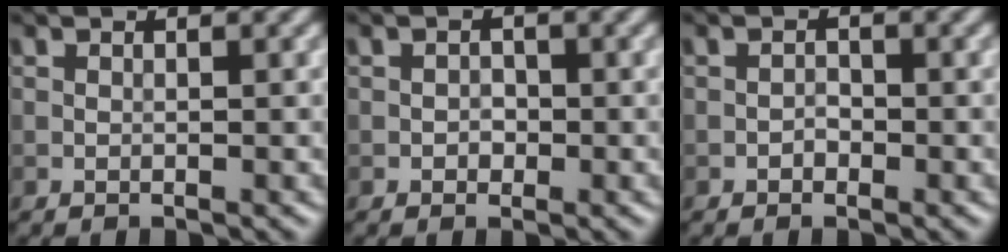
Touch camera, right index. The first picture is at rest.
{"total": 1.0, "force": [-0.3, 0.9, 0.4], "torque": [-0.002, -0.001, -0.008]}
{"total": 0.8, "force": [-0.4, 0.6, 0.4], "torque": [-0.004, 0.000, -0.009]}